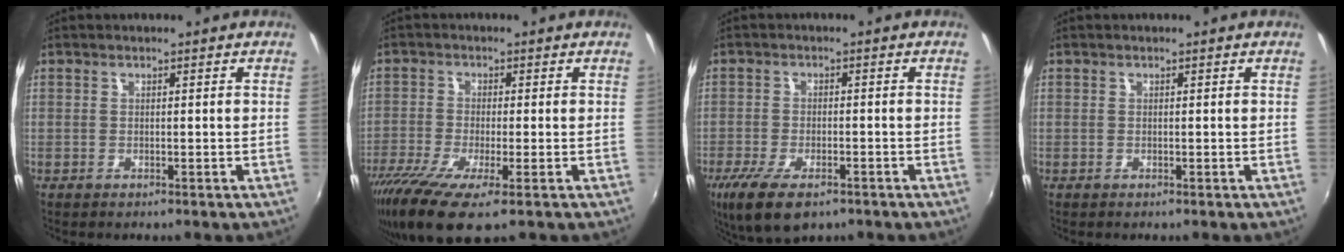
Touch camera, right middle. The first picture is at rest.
{"total": 11.7, "force": [-7.1, 2.5, 9.0], "torque": [-0.201, -0.053, -0.132]}
{"total": 10.6, "force": [-6.6, 4.3, 7.1], "torque": [-0.162, -0.040, -0.113]}
{"total": 0.0}